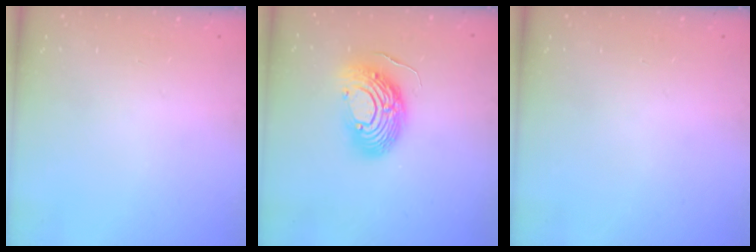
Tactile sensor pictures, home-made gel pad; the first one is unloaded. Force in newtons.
{"total": 13.9, "press": 13.8, "slide": 1.5}
{"total": 0.0}